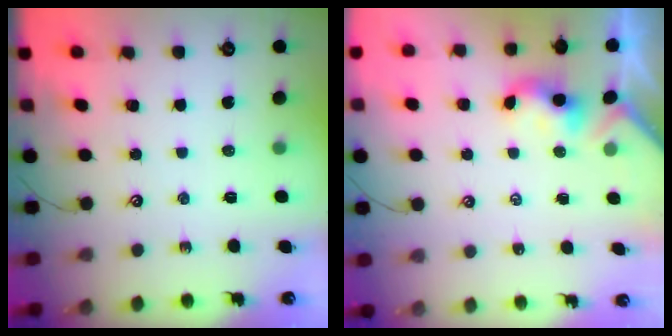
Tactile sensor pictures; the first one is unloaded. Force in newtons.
{"total": 2.1, "press": 2.1, "slide": 0.2}